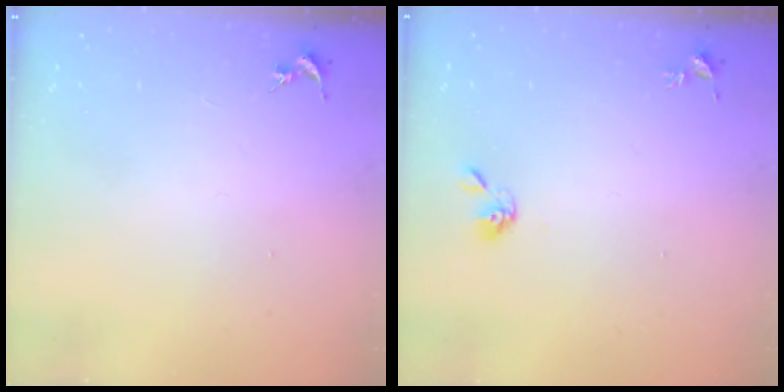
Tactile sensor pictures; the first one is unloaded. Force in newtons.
{"total": 5.2, "press": 5.1, "slide": 0.6}